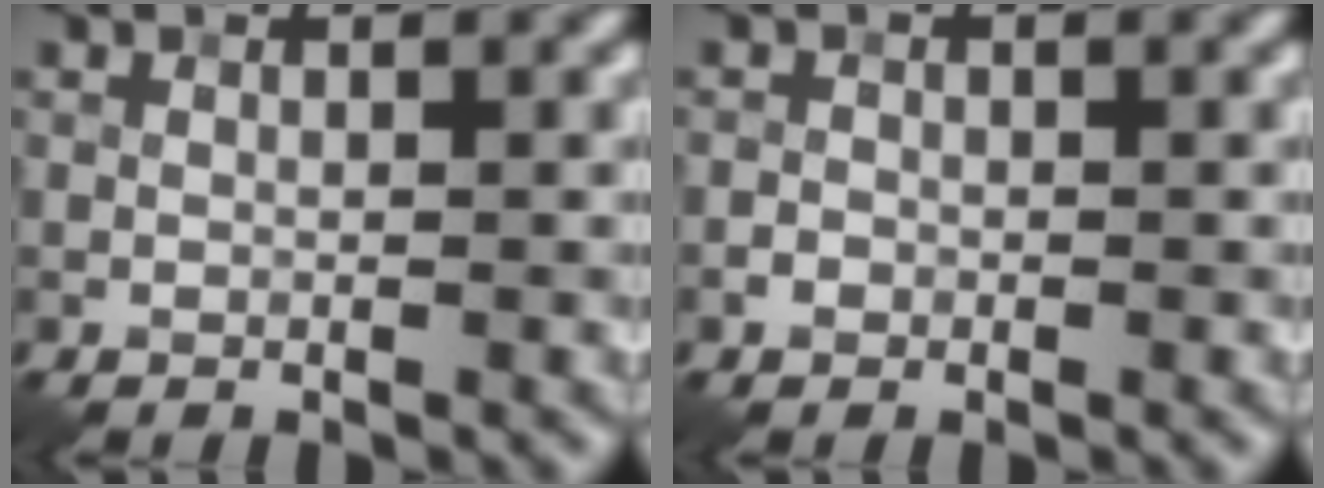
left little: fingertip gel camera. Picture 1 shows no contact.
{"total": 0.7, "force": [-0.4, 0.6, 0.2], "torque": [0.001, -0.001, -0.008]}